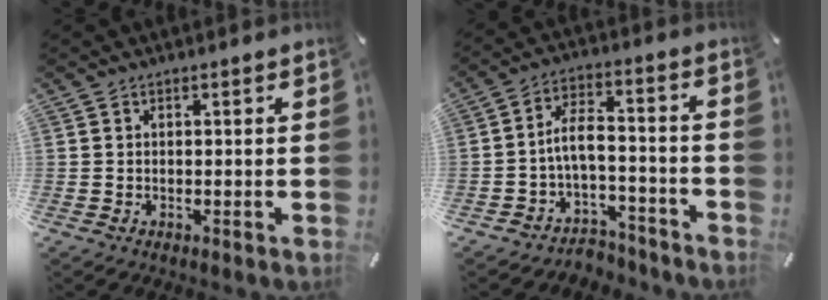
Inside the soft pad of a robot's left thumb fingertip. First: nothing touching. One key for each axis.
{"total": 7.8, "fx": -2.2, "fy": 5.0, "fz": 5.6, "tx": -0.111, "ty": 0.010, "tz": -0.038}